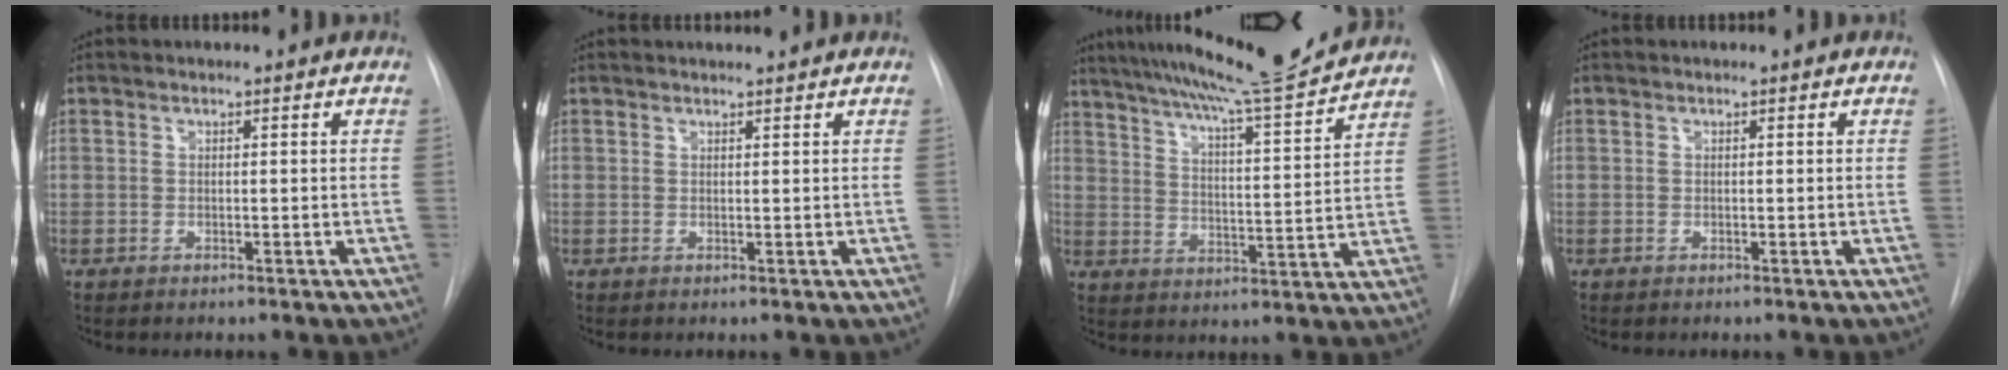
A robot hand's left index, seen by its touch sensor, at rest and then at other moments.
{"total": 2.0, "force": [1.9, -0.1, 0.4], "torque": [-0.005, 0.008, 0.027]}
{"total": 16.9, "force": [15.3, -0.9, 7.3], "torque": [-0.122, -0.018, 0.222]}
{"total": 0.0}